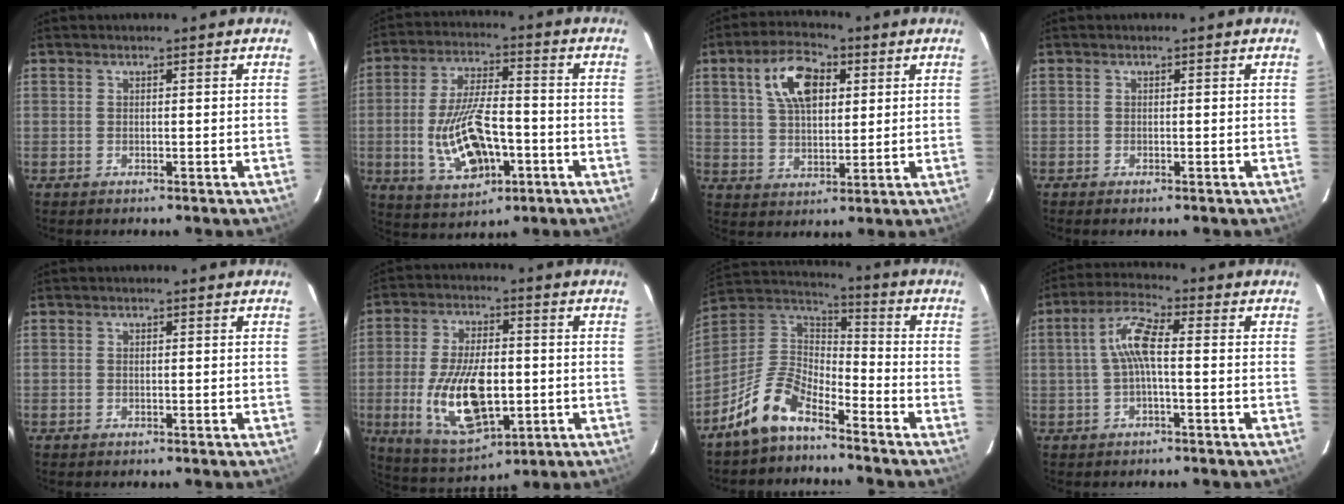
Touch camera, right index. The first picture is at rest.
{"total": 14.1, "force": [-3.9, 6.4, 11.9], "torque": [-0.245, -0.006, -0.054]}
{"total": 10.6, "force": [3.9, 5.7, 8.0], "torque": [-0.151, 0.026, 0.072]}
{"total": 0.5, "force": [-0.4, 0.1, 0.3], "torque": [-0.006, -0.001, -0.008]}
{"total": 0.0}
{"total": 16.5, "force": [-2.8, 8.2, 14.1], "torque": [-0.278, -0.016, -0.034]}
{"total": 11.3, "force": [-8.2, 4.4, 6.3], "torque": [-0.150, 0.025, -0.166]}
{"total": 6.4, "force": [-0.3, 1.4, 6.2], "torque": [-0.134, 0.017, -0.006]}